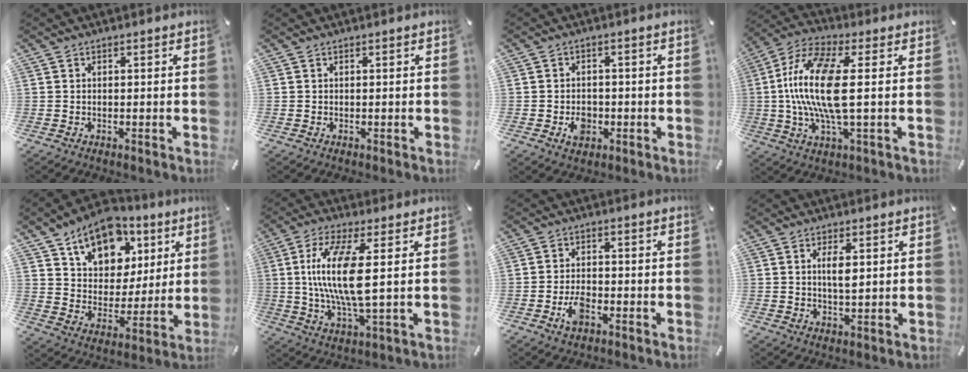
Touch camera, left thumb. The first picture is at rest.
{"total": 0.0}
{"total": 4.7, "force": [-1.5, 3.7, 2.5], "torque": [-0.038, 0.003, -0.025]}
{"total": 16.2, "force": [0.4, 4.7, 15.5], "torque": [-0.327, -0.018, -0.004]}
{"total": 14.5, "force": [8.5, 10.2, 5.9], "torque": [-0.088, -0.047, 0.155]}
{"total": 14.2, "force": [1.4, 3.4, 13.7], "torque": [-0.293, -0.016, 0.014]}
{"total": 5.1, "force": [-2.3, 2.8, 3.6], "torque": [-0.075, 0.008, -0.043]}
{"total": 3.9, "force": [1.0, 1.1, 3.6], "torque": [-0.067, -0.001, 0.013]}